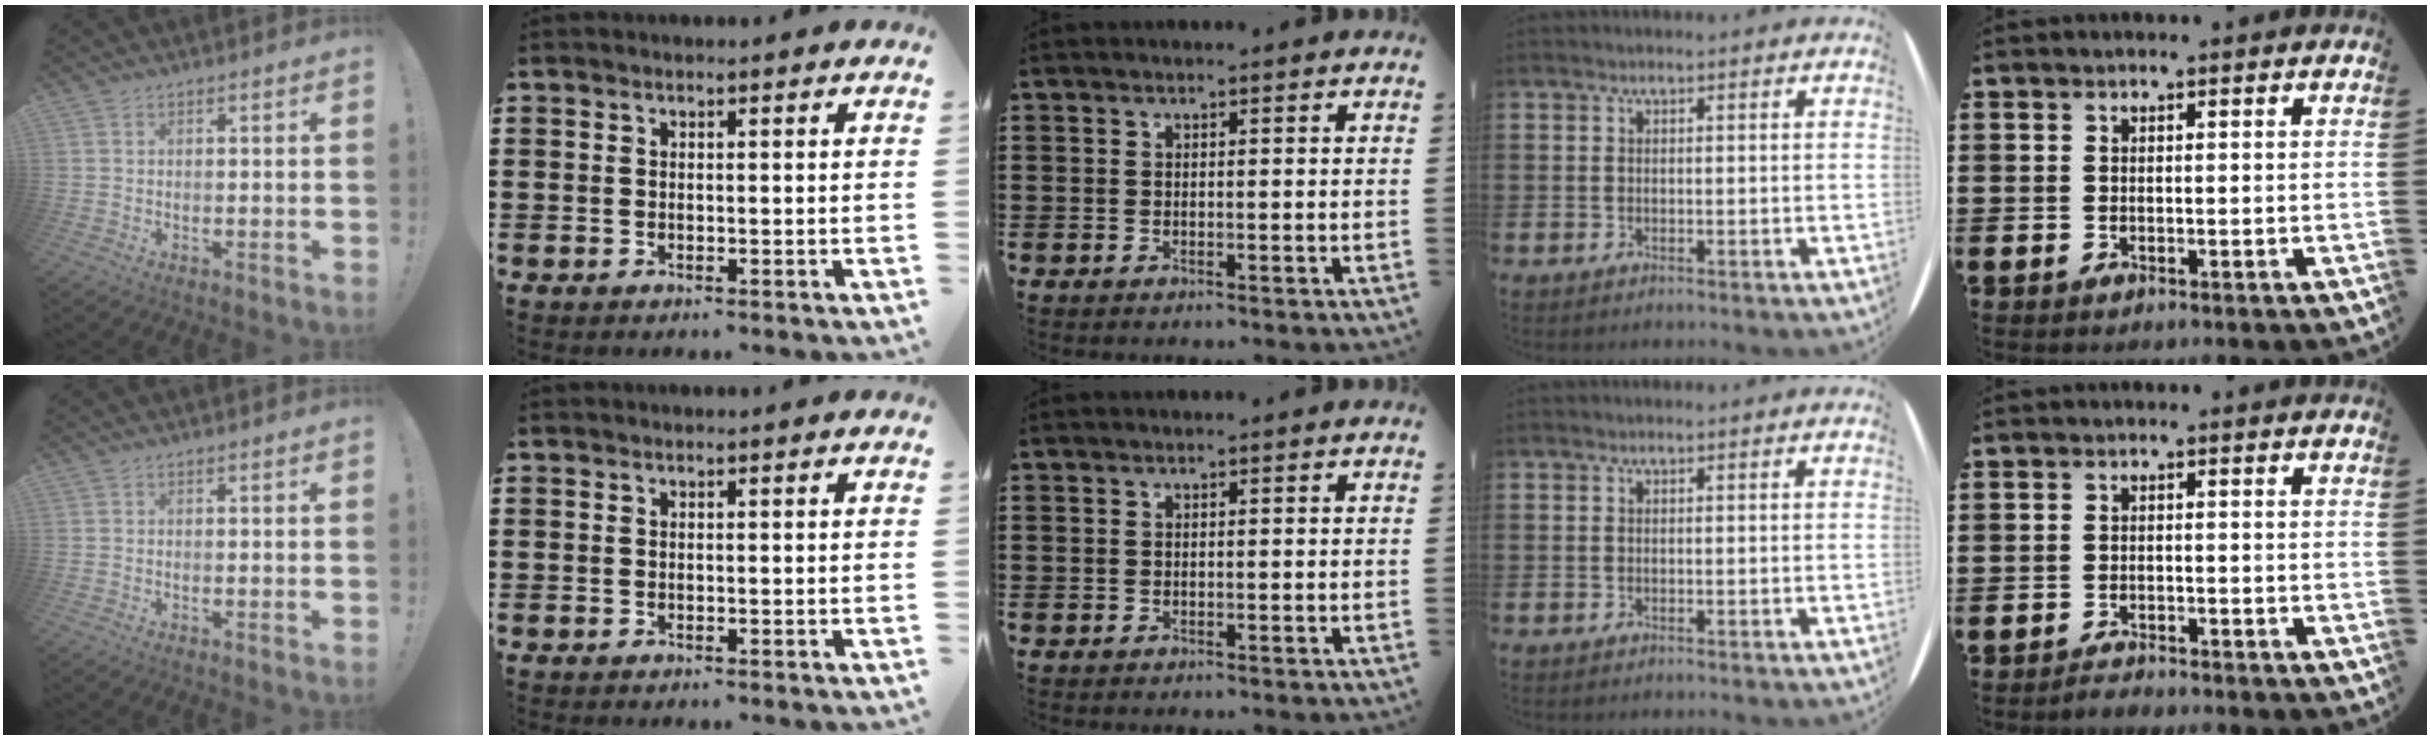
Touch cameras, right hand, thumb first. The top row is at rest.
{"little": {"total": 1.5, "force": [-1.5, 0.0, 0.0], "torque": [-0.004, 0.004, -0.030]}}